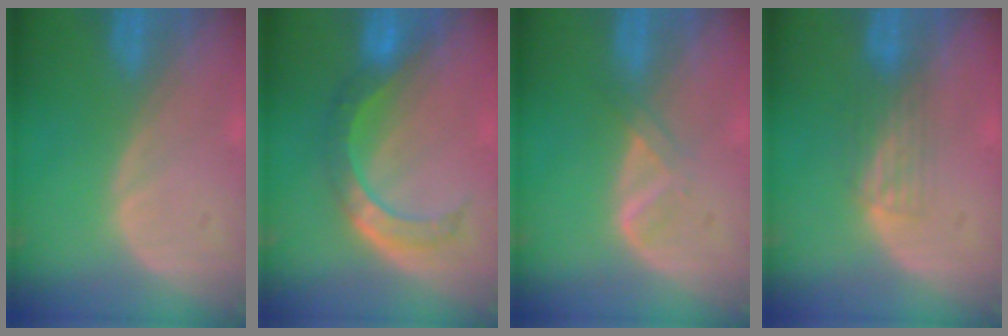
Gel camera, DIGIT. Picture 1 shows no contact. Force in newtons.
{"total": 6.1, "press": 6.0, "slide": 1.1}
{"total": 2.1, "press": 2.1, "slide": 0.2}
{"total": 2.9, "press": 2.6, "slide": 1.2}